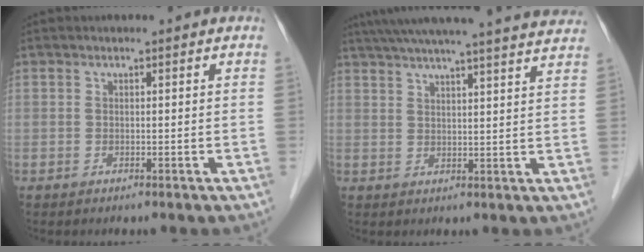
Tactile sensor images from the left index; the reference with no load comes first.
{"total": 25.2, "force": [22.9, 0.4, 10.5], "torque": [-0.170, -0.003, 0.290]}